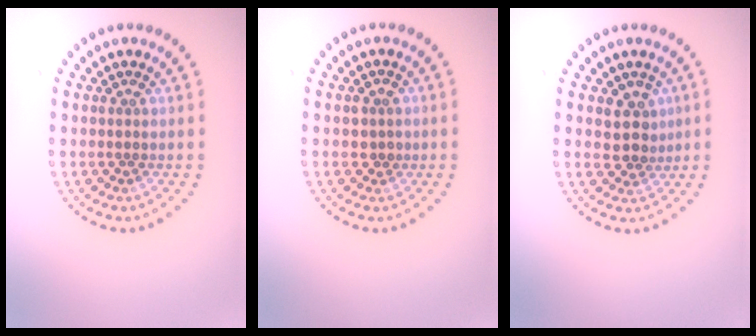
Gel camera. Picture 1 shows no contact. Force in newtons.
{"total": 1.4, "press": 1.3, "slide": 0.5}
{"total": 2.6, "press": 2.2, "slide": 1.4}